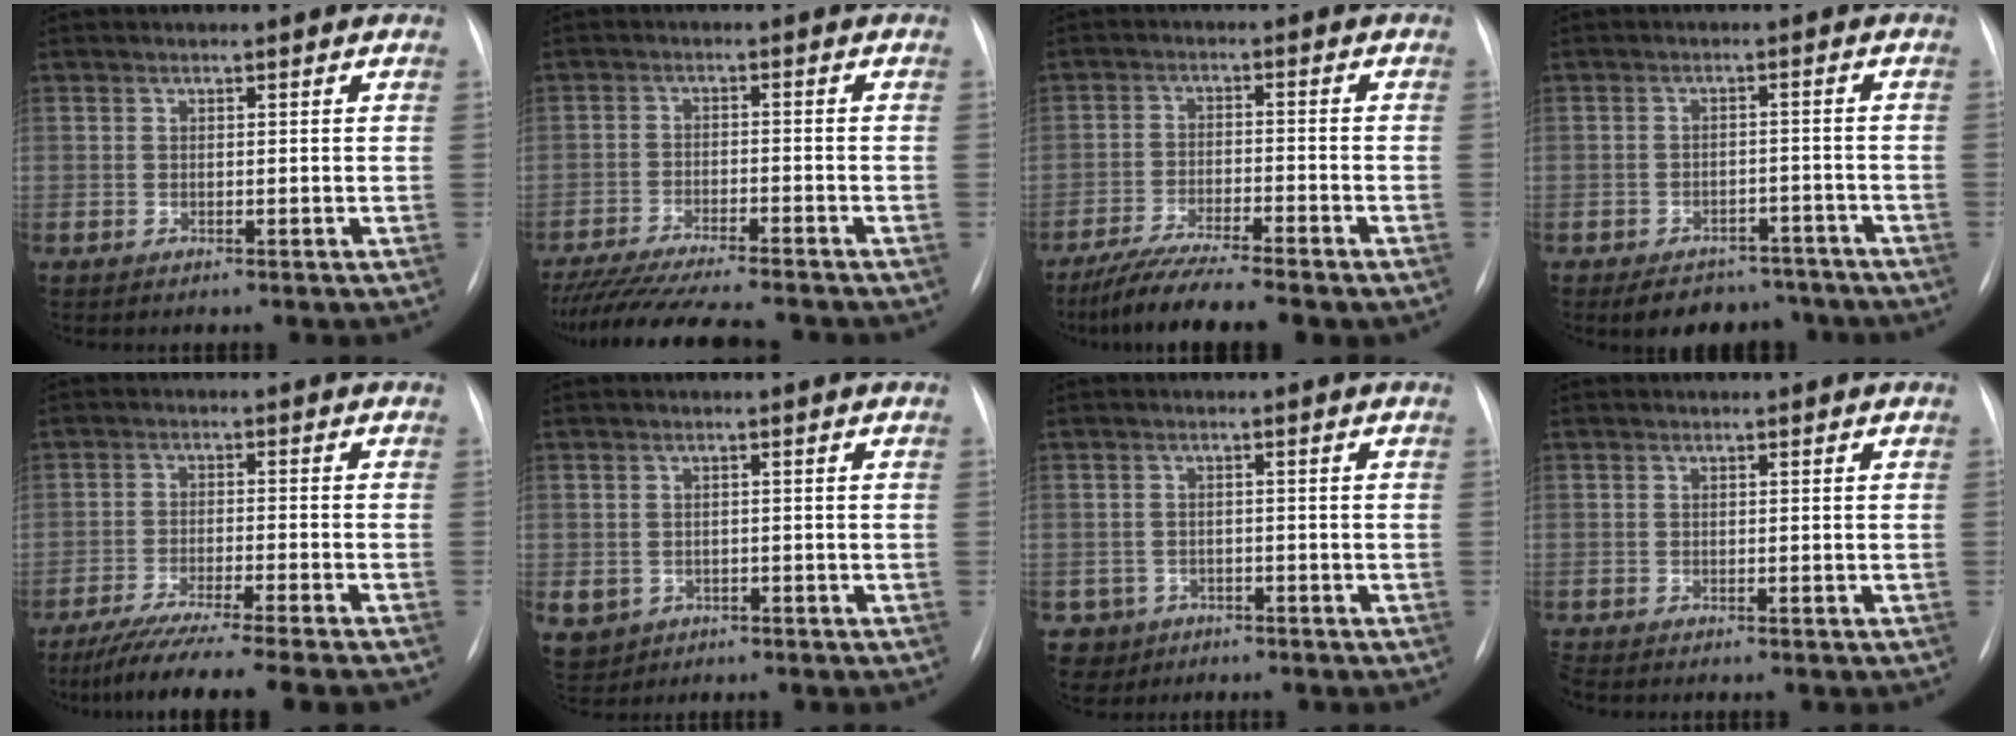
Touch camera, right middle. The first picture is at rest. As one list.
[{"total": 15.1, "force": [-13.3, 1.0, 7.1], "torque": [-0.117, -0.029, -0.202]}, {"total": 8.6, "force": [-7.1, -0.2, 4.8], "torque": [-0.083, -0.026, -0.121]}, {"total": 8.5, "force": [-7.1, 4.3, 2.0], "torque": [-0.006, 0.012, -0.092]}, {"total": 13.4, "force": [-11.3, -1.4, 7.1], "torque": [-0.094, -0.043, -0.176]}, {"total": 5.4, "force": [-2.2, 4.7, 1.4], "torque": [-0.030, 0.002, -0.026]}, {"total": 3.9, "force": [-2.2, 3.2, -0.5], "torque": [0.011, 0.008, -0.035]}, {"total": 0.6, "force": [-0.6, 0.0, 0.1], "torque": [-0.005, -0.004, -0.011]}]